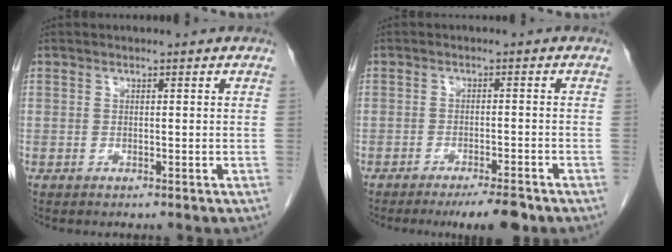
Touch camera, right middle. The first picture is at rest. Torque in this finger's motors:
{"motor_torque": [0.33, -0.31, 0.08, 0.00]}